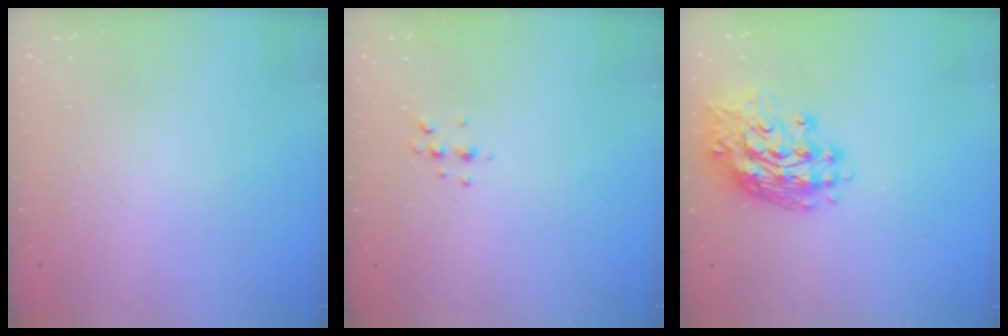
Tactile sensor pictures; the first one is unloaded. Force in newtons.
{"total": 4.5, "press": 4.4, "slide": 0.8}
{"total": 15.0, "press": 14.9, "slide": 1.4}